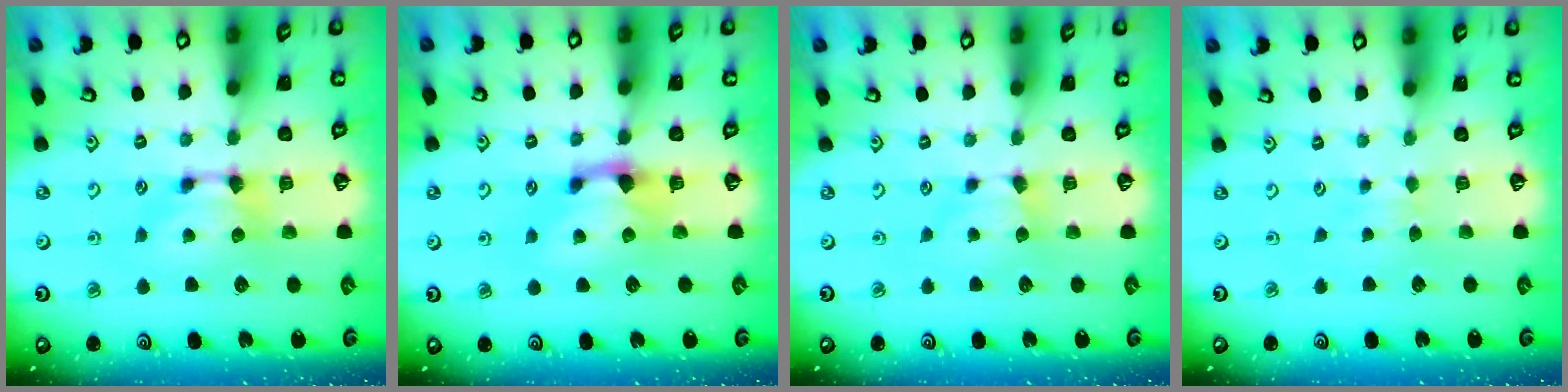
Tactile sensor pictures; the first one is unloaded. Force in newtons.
{"total": 1.5, "press": 0.7, "slide": 1.3}
{"total": 1.8, "press": 1.7, "slide": 0.5}
{"total": 2.5, "press": 2.5, "slide": 0.5}